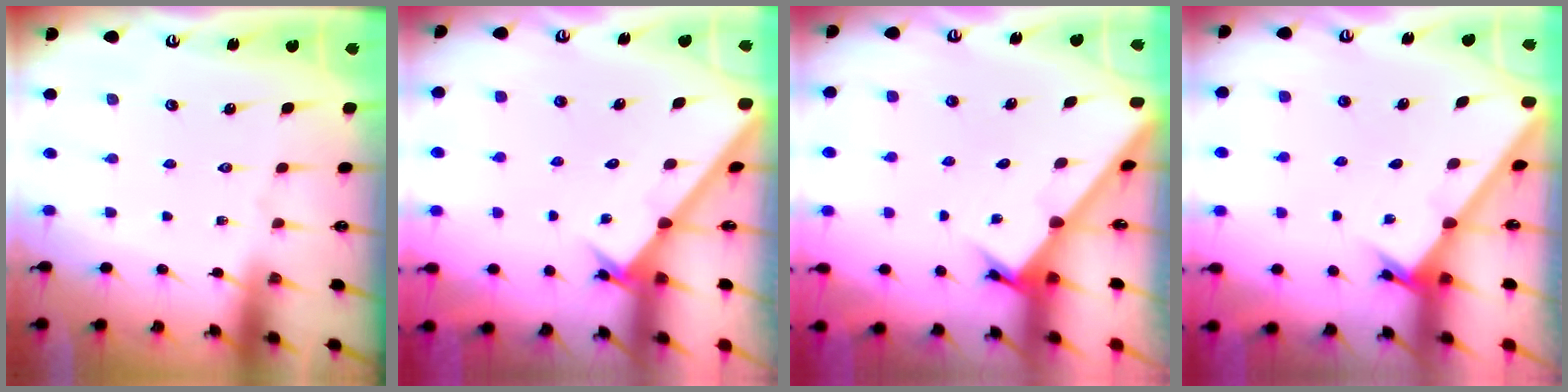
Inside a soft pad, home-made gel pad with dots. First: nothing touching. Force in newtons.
{"total": 2.2, "press": 2.2, "slide": 0.2}
{"total": 1.9, "press": 1.9, "slide": 0.1}
{"total": 1.9, "press": 1.9, "slide": 0.1}